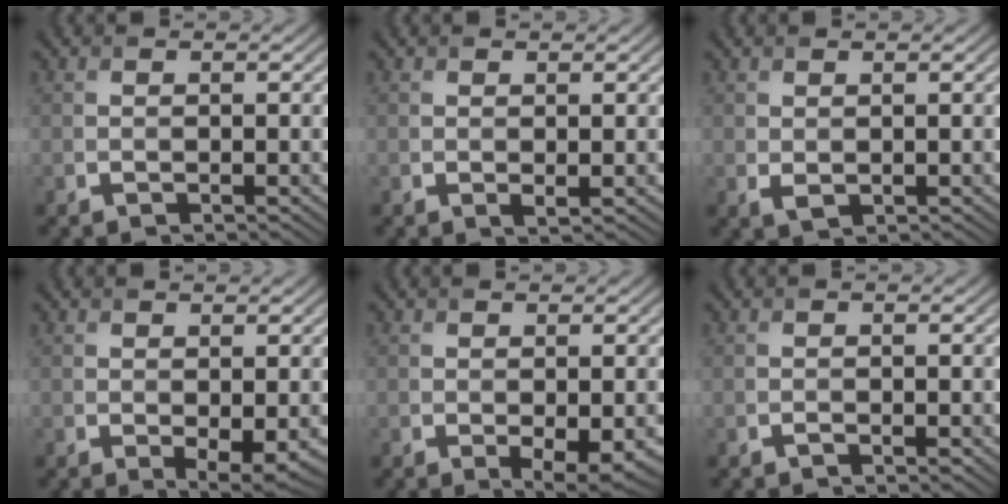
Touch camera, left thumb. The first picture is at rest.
{"total": 0.7, "force": [0.2, 0.2, 0.7], "torque": [-0.011, -0.004, 0.002]}
{"total": 1.2, "force": [0.2, 0.8, 0.9], "torque": [-0.023, -0.004, 0.010]}
{"total": 2.7, "force": [-0.6, 0.9, 2.5], "torque": [-0.042, -0.013, -0.005]}
{"total": 3.6, "force": [-1.3, 1.3, 3.1], "torque": [-0.051, -0.013, -0.012]}
{"total": 0.6, "force": [-0.5, 0.1, 0.4], "torque": [-0.004, 0.000, -0.008]}